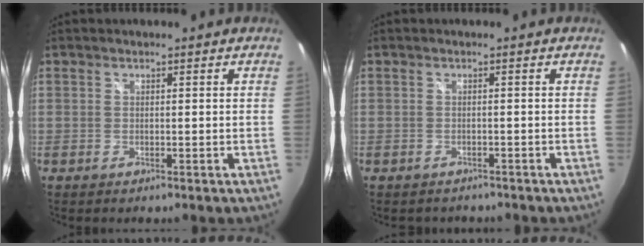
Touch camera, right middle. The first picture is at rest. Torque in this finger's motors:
{"motor_torque": [1.07, -1.07, 0.14, 0.08]}